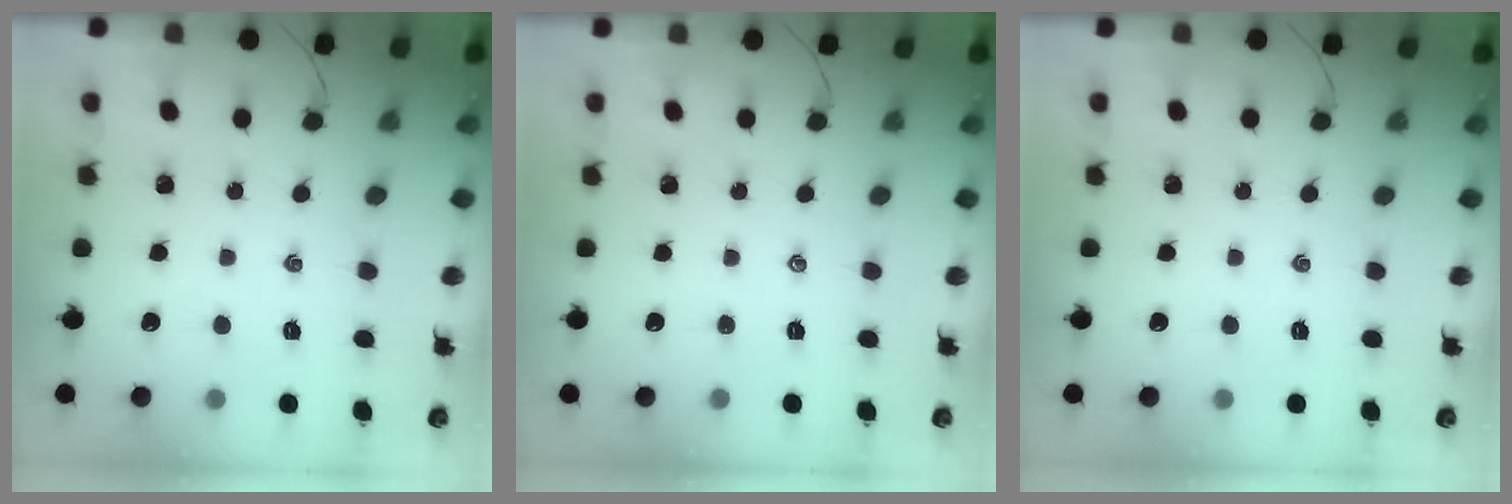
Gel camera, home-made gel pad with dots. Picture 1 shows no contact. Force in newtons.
{"total": 0.0}
{"total": 0.0}